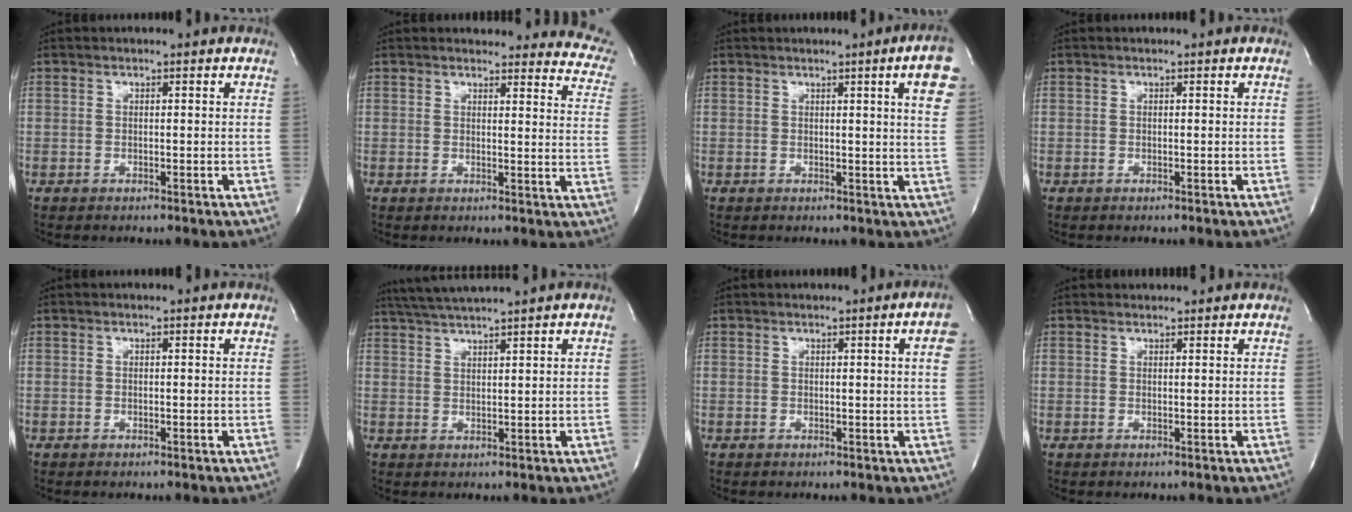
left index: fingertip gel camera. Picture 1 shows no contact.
{"total": 16.9, "force": [16.1, 3.8, 3.3], "torque": [-0.003, -0.073, 0.144]}
{"total": 5.9, "force": [2.7, -0.4, 5.2], "torque": [-0.061, -0.014, 0.021]}
{"total": 0.0}
{"total": 0.0}
{"total": 6.3, "force": [5.5, -1.4, 2.6], "torque": [-0.050, 0.017, 0.101]}
{"total": 3.1, "force": [1.0, -0.2, 2.9], "torque": [-0.031, -0.002, 0.010]}
{"total": 1.7, "force": [1.6, 0.3, -0.1], "torque": [-0.011, 0.012, 0.026]}